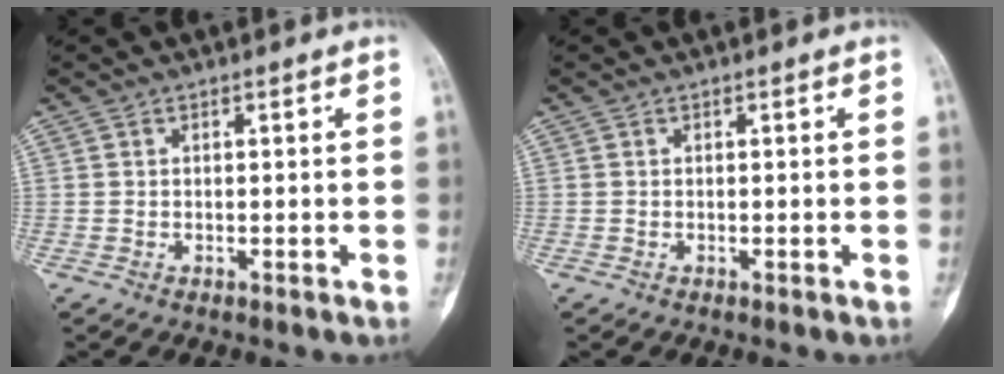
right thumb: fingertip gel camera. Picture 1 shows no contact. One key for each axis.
{"total": 0.0}